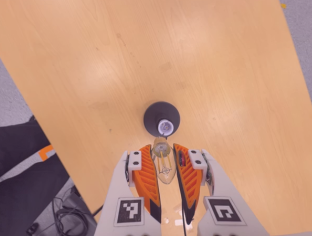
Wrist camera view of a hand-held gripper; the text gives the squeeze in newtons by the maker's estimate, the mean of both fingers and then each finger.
{"total": 22.1, "left": 25.4, "right": 18.8}